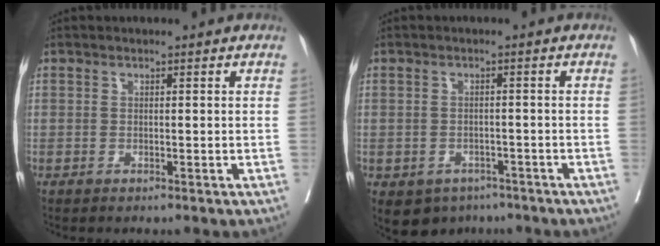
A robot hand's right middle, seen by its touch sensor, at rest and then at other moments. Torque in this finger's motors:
{"motor_torque": [0.51, -0.44, 0.17, 0.05]}